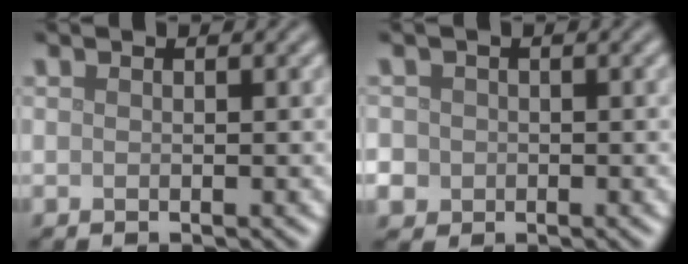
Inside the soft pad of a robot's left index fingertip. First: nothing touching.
{"total": 4.4, "force": [-0.9, 4.1, 1.4], "torque": [-0.032, 0.004, -0.036]}